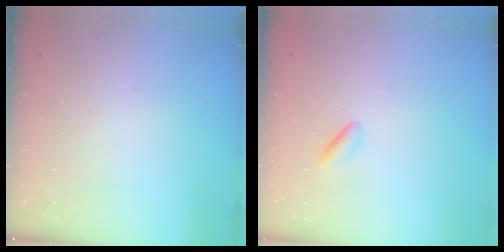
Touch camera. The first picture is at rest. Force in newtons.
{"total": 1.5, "press": 1.1, "slide": 0.9}